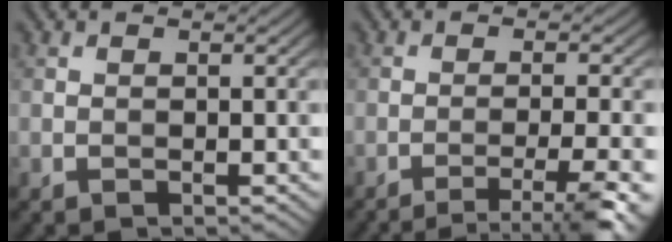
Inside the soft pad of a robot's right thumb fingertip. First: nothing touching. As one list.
[{"total": 6.7, "force": [-4.2, 0.9, 5.2], "torque": [-0.071, 0.009, -0.068]}]